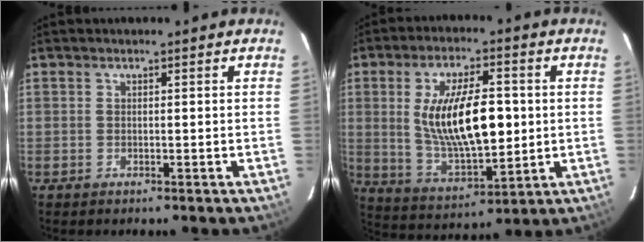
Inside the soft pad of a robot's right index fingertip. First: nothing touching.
{"total": 16.5, "force": [1.3, 6.6, 15.0], "torque": [-0.276, -0.008, 0.038]}